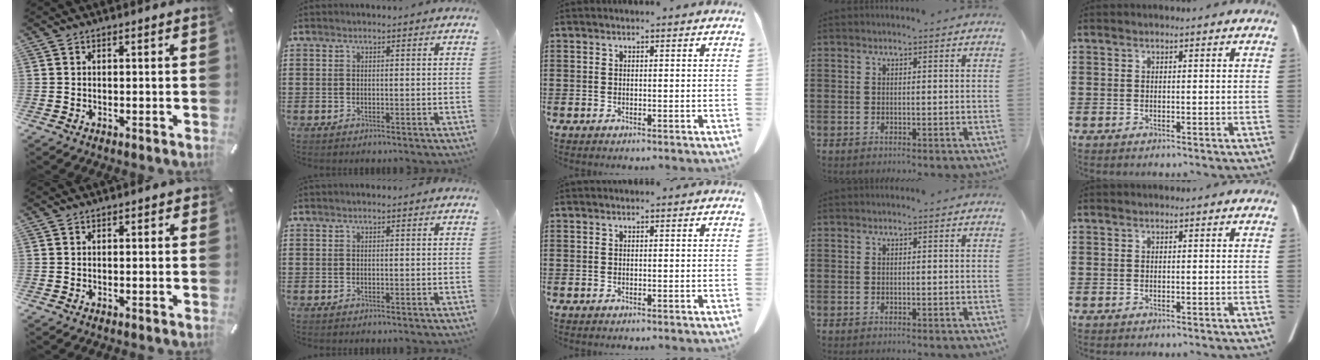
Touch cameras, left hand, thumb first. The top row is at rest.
{"thumb": {"total": 0.5, "force": [0.0, 0.5, 0.2], "torque": [0.004, 0.001, -0.004]}}